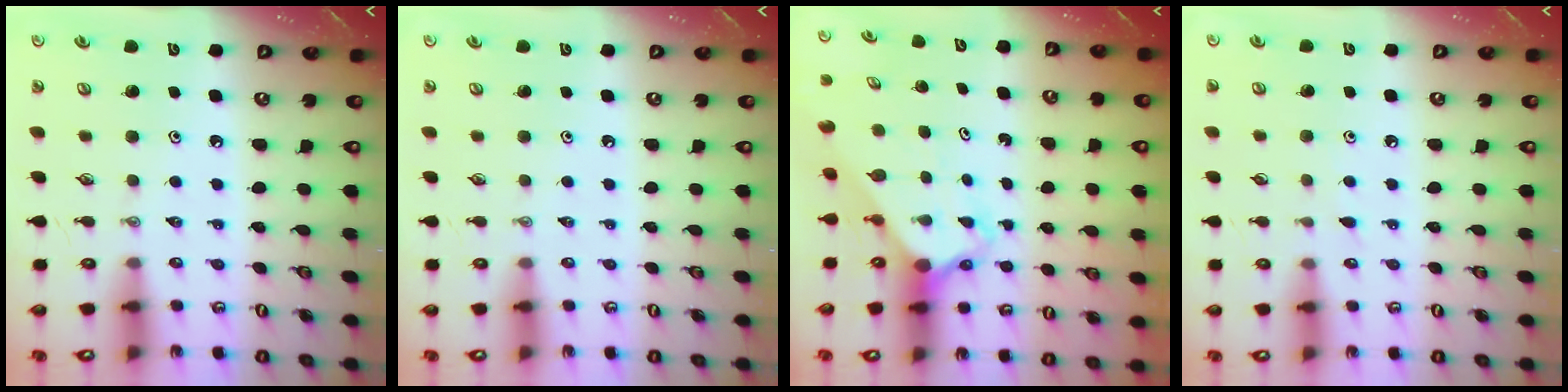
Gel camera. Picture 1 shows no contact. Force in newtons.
{"total": 0.0}
{"total": 2.8, "press": 2.8, "slide": 0.2}
{"total": 2.9, "press": 2.9, "slide": 0.4}